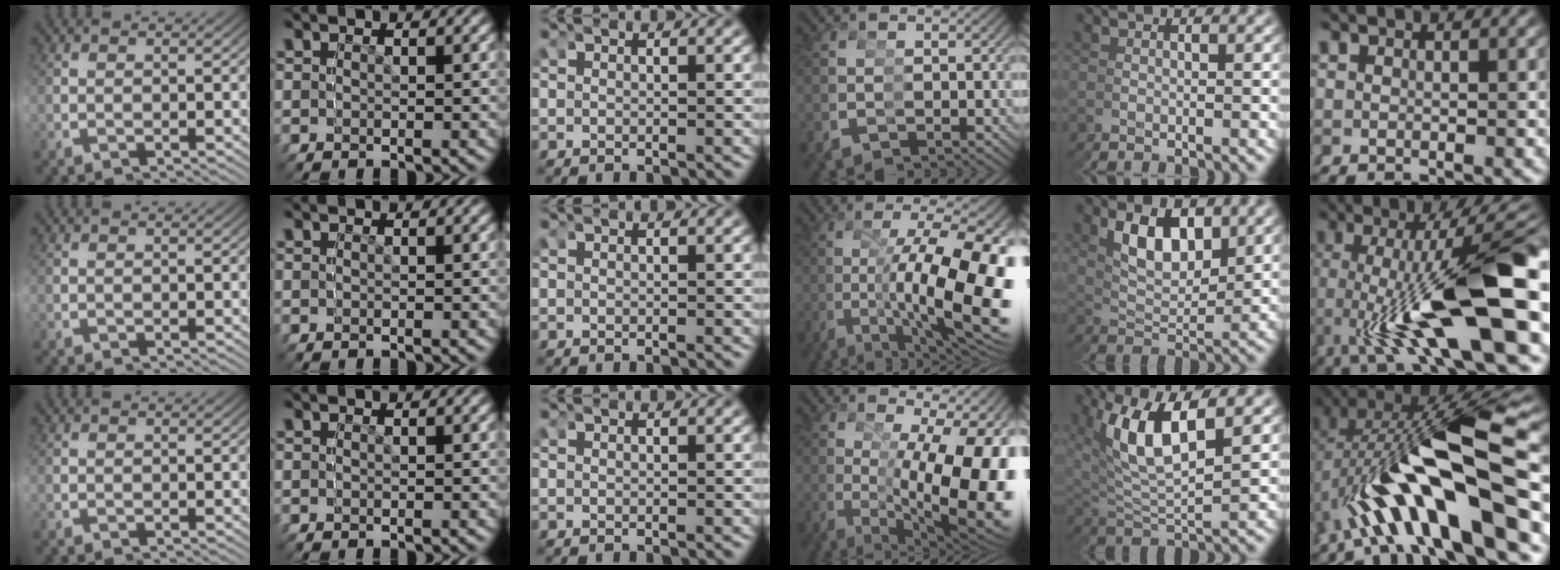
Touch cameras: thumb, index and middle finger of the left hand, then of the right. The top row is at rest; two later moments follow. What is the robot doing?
{"motion": "grasp_and_lifting", "object": "cubes"}